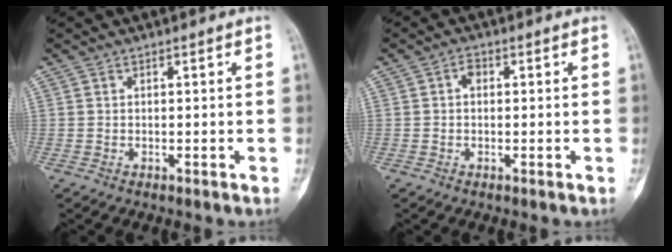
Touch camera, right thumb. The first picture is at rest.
{"total": 1.8, "force": [0.2, 1.3, 1.2], "torque": [-0.012, 0.006, -0.002]}